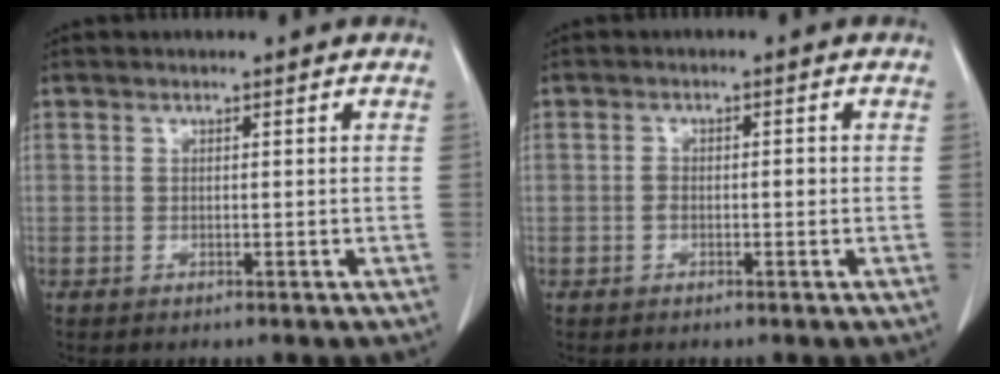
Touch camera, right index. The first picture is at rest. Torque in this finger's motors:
{"motor_torque": [0.21, -0.17, 0.07, 0.03]}